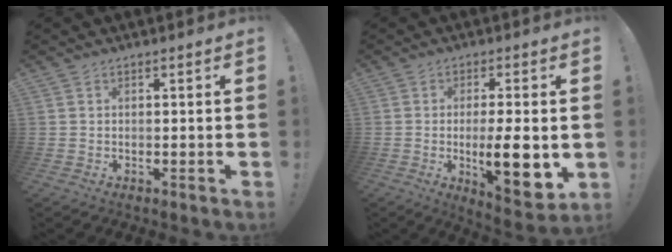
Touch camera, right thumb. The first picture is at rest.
{"total": 12.4, "force": [-1.7, 3.2, 11.8], "torque": [-0.188, -0.011, -0.026]}